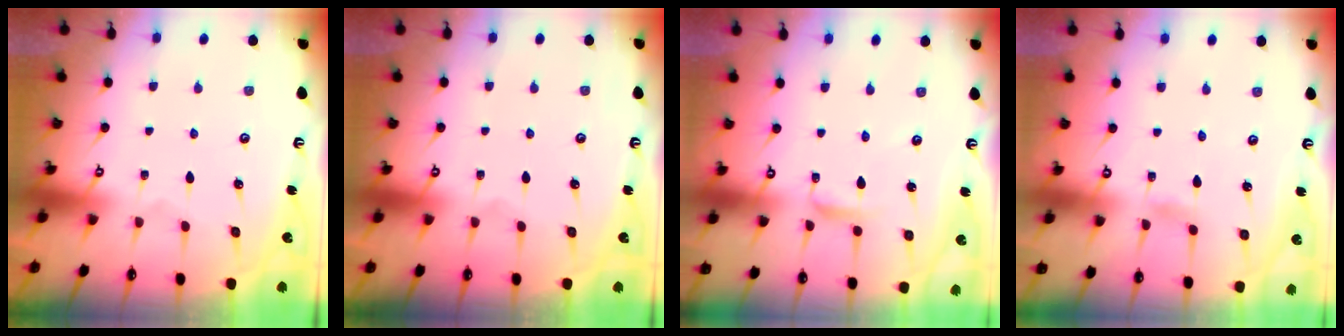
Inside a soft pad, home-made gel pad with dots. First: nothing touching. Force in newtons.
{"total": 0.0}
{"total": 2.9, "press": 2.8, "slide": 0.3}
{"total": 1.2, "press": 1.1, "slide": 0.2}